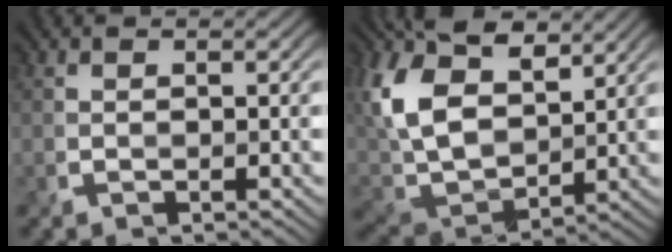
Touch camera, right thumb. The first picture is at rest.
{"total": 15.8, "force": [6.4, 8.7, 11.5], "torque": [-0.283, 0.024, 0.110]}